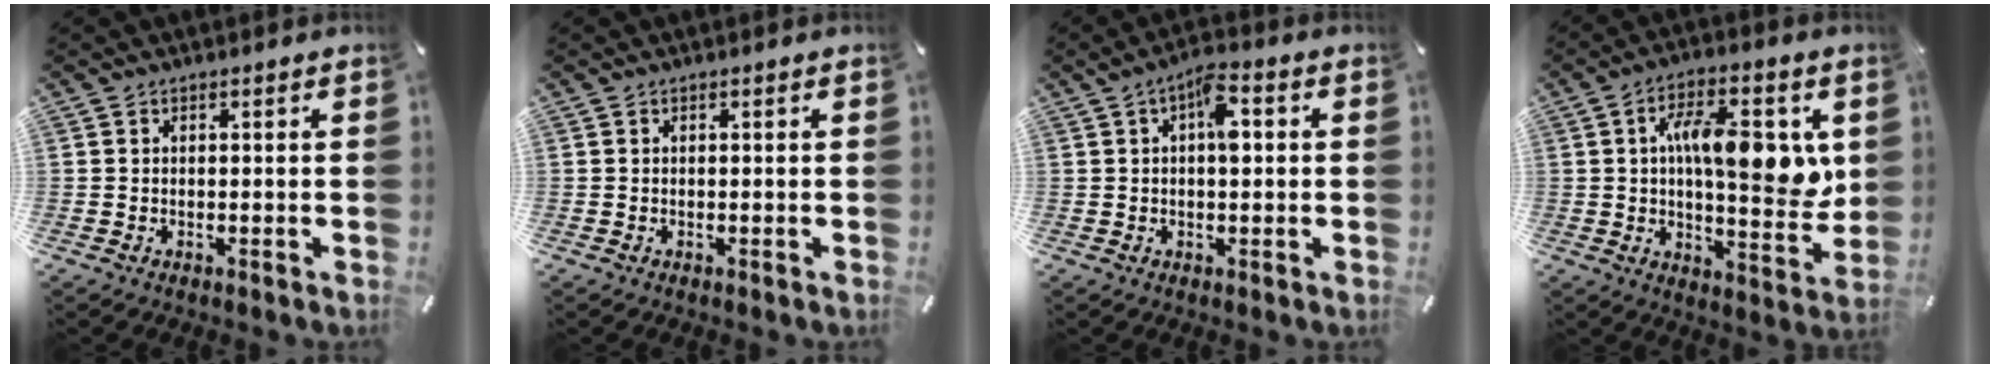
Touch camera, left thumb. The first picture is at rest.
{"total": 0.0}
{"total": 6.4, "force": [1.2, 3.1, 5.4], "torque": [-0.076, 0.003, 0.012]}
{"total": 15.8, "force": [3.5, 6.4, 14.1], "torque": [-0.193, -0.004, 0.050]}